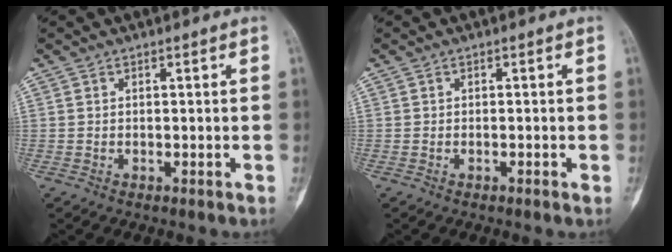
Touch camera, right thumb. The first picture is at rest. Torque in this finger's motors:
{"motor_torque": [-0.51, -0.46, -0.13, -0.21, 0.00]}